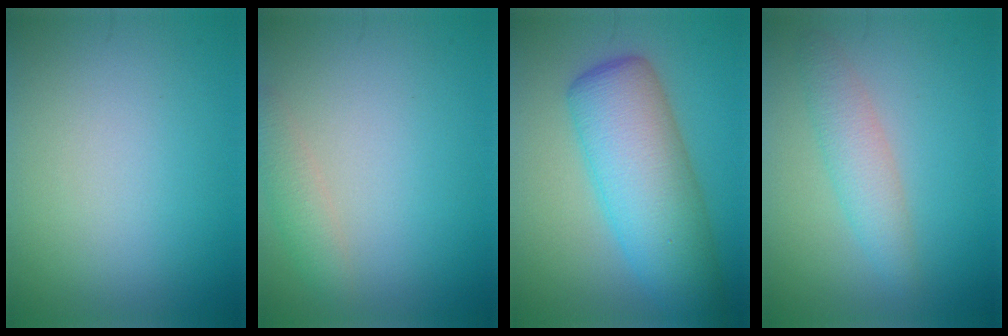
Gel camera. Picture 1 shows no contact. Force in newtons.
{"total": 1.9, "press": 1.9, "slide": 0.1}
{"total": 8.8, "press": 8.7, "slide": 0.2}
{"total": 2.9, "press": 2.9, "slide": 0.1}